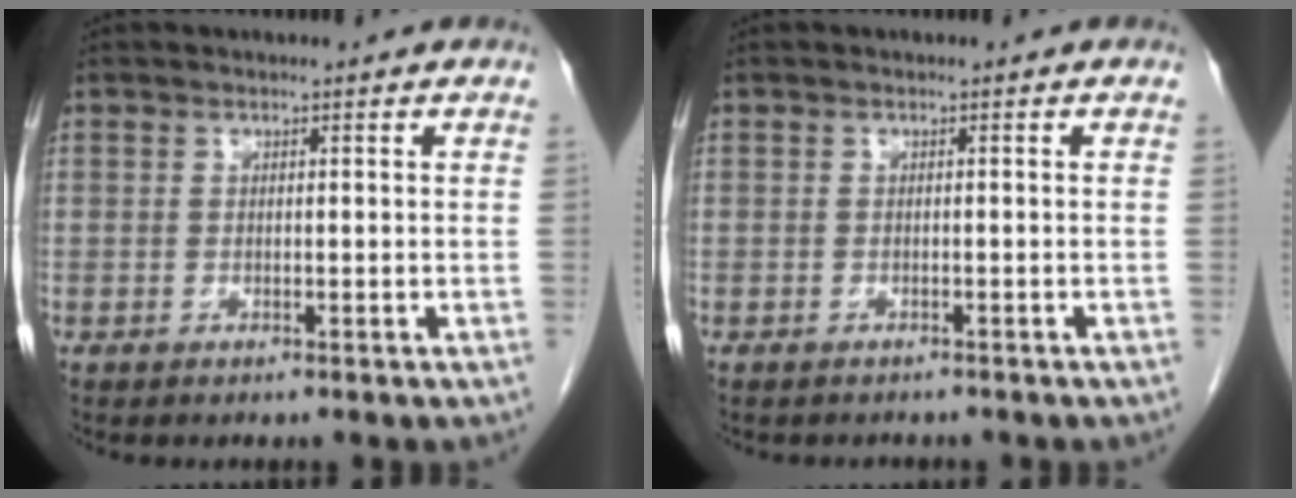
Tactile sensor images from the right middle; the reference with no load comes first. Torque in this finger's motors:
{"motor_torque": [-0.17, 0.17, -0.06, -0.02]}